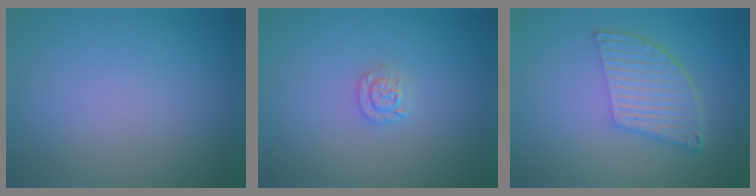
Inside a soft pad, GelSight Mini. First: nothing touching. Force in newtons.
{"total": 1.5, "press": 1.5, "slide": 0.1}
{"total": 5.5, "press": 3.8, "slide": 4.0}